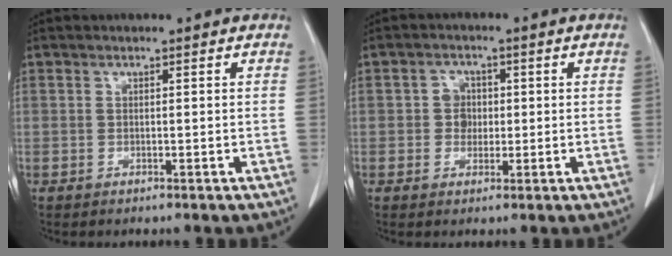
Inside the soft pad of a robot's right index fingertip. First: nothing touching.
{"total": 3.6, "force": [0.1, 3.2, 1.7], "torque": [-0.027, 0.014, 0.004]}